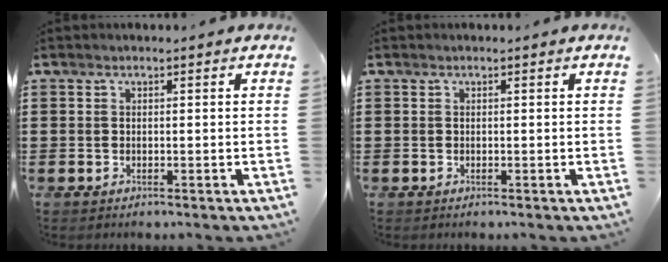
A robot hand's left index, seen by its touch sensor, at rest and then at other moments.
{"total": 0.0}